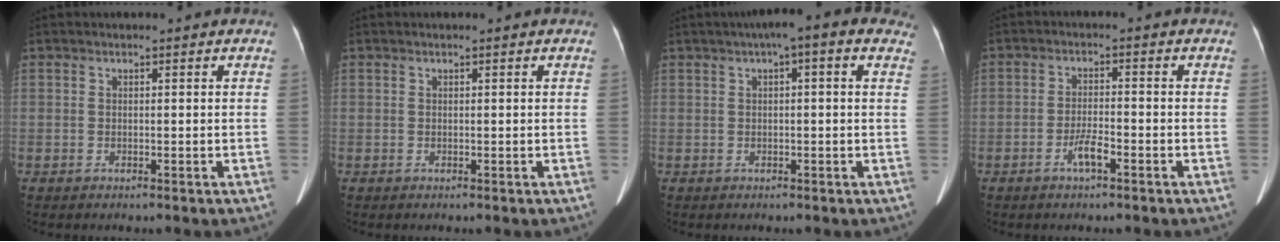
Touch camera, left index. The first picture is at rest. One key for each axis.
{"total": 0.0}
{"total": 7.0, "fx": 3.8, "fy": 1.5, "fz": 5.7, "tx": -0.070, "ty": 0.038, "tz": 0.038}
{"total": 3.2, "fx": -1.9, "fy": 0.5, "fz": 2.5, "tx": -0.049, "ty": 0.001, "tz": -0.038}